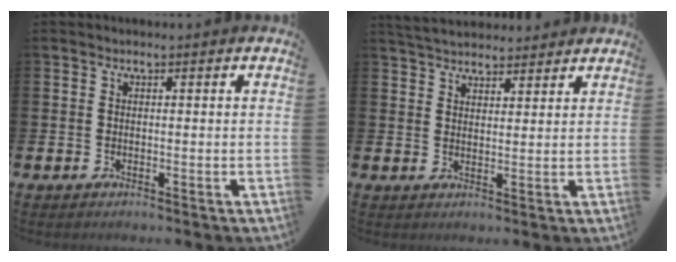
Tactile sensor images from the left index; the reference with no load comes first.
{"total": 4.2, "force": [4.1, 1.0, 0.4], "torque": [-0.023, -0.015, 0.076]}